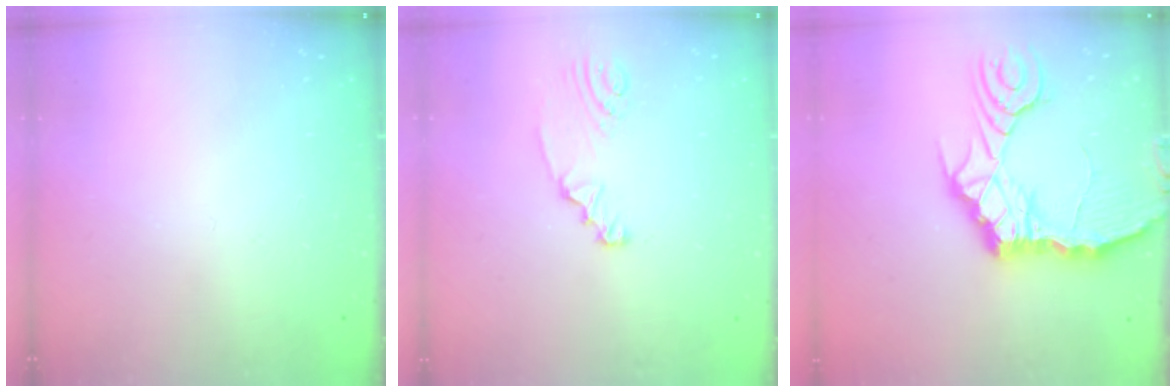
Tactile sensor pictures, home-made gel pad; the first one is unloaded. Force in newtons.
{"total": 2.3, "press": 2.3, "slide": 0.2}
{"total": 12.7, "press": 12.6, "slide": 1.5}